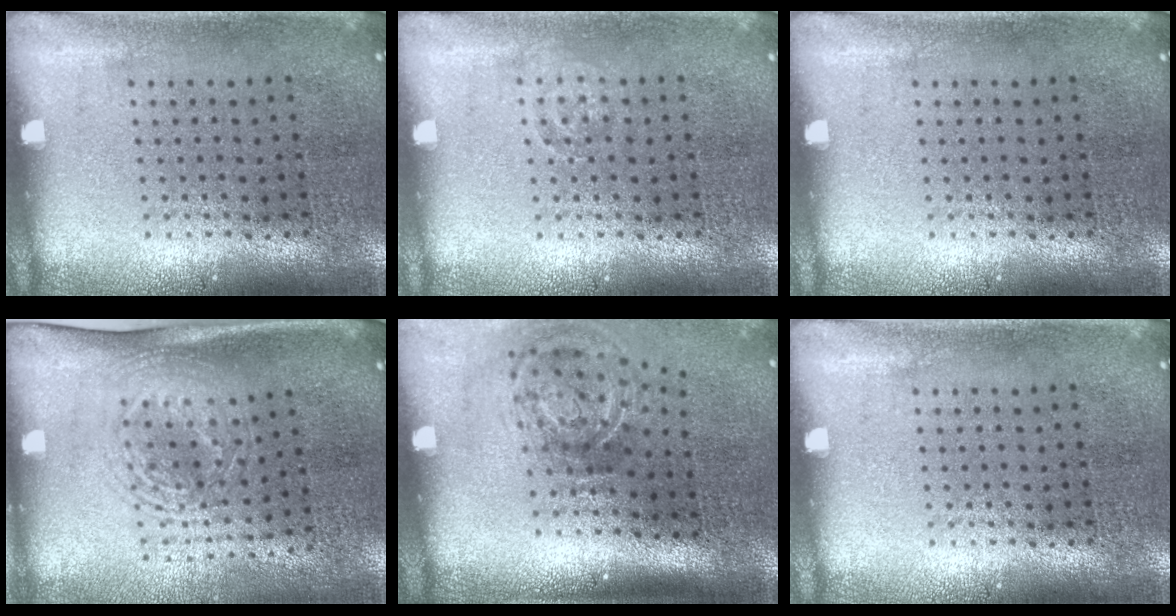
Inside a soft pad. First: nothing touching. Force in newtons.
{"total": 0.7, "press": 0.7, "slide": 0.2}
{"total": 0.0}
{"total": 1.7, "press": 1.3, "slide": 1.0}
{"total": 2.0, "press": 1.2, "slide": 1.6}
{"total": 0.0}